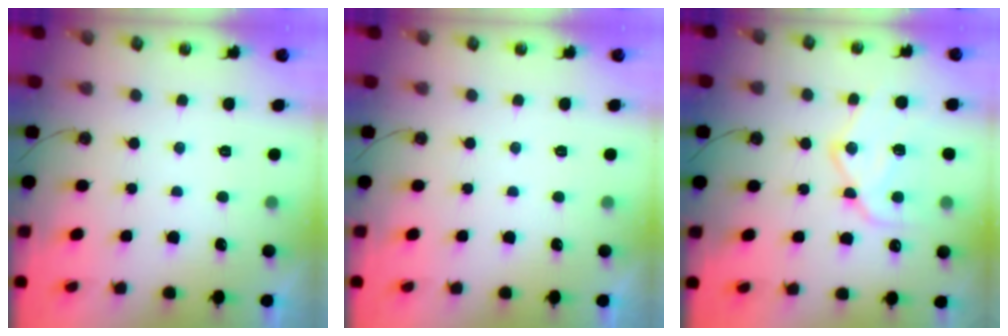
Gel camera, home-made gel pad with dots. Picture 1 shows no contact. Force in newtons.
{"total": 0.0}
{"total": 14.6, "press": 14.5, "slide": 0.9}